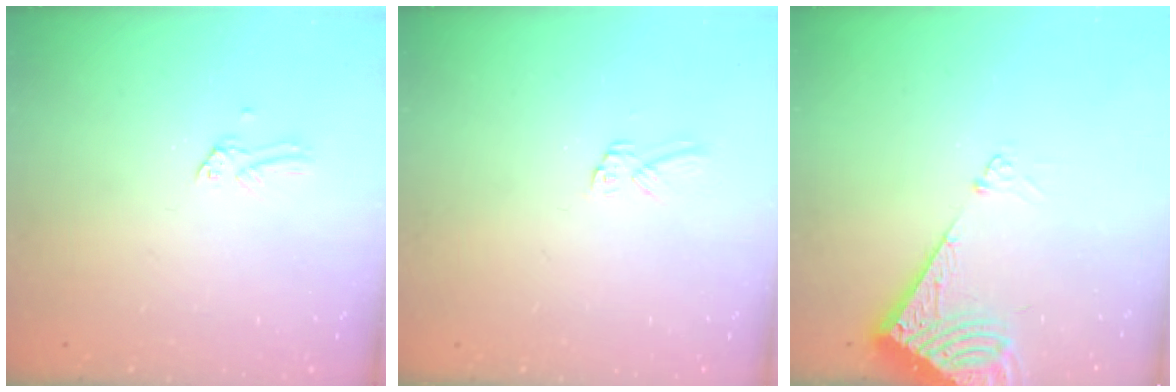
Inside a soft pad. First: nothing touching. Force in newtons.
{"total": 4.5, "press": 4.5, "slide": 0.5}
{"total": 7.7, "press": 7.7, "slide": 0.7}